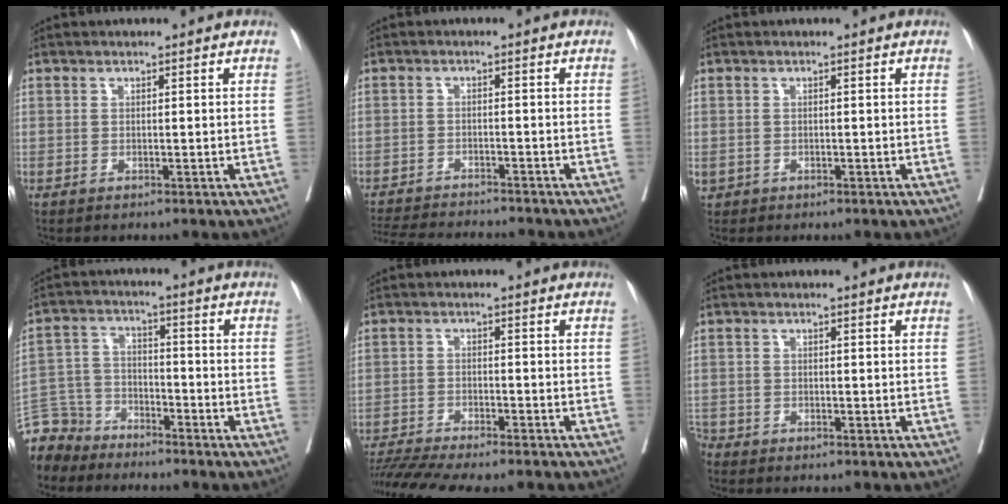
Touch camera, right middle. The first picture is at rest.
{"total": 12.6, "force": [-11.7, 1.2, 4.5], "torque": [-0.077, -0.014, -0.168]}
{"total": 1.5, "force": [-0.5, 1.3, 0.7], "torque": [-0.017, 0.005, 0.000]}
{"total": 9.3, "force": [-8.4, 3.9, -0.3], "torque": [-0.003, 0.018, -0.165]}
{"total": 13.1, "force": [-11.5, 0.5, 6.1], "torque": [-0.092, -0.008, -0.178]}
{"total": 2.0, "force": [-1.8, 0.8, 0.0], "torque": [0.000, 0.000, -0.034]}